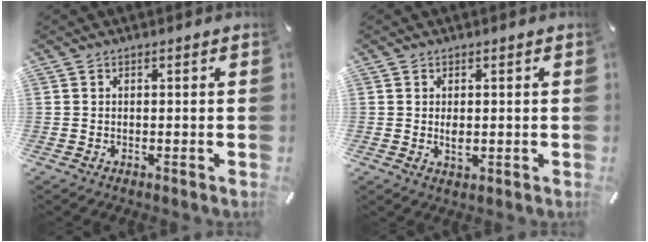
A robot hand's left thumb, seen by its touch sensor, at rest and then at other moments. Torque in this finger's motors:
{"motor_torque": [0.33, 2.29, 0.11, 0.04, 0.28]}